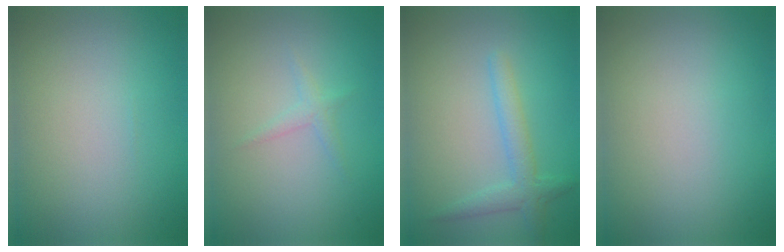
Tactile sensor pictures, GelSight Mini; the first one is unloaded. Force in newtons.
{"total": 1.0, "press": 1.0, "slide": 0.1}
{"total": 2.4, "press": 2.4, "slide": 0.2}
{"total": 0.0}